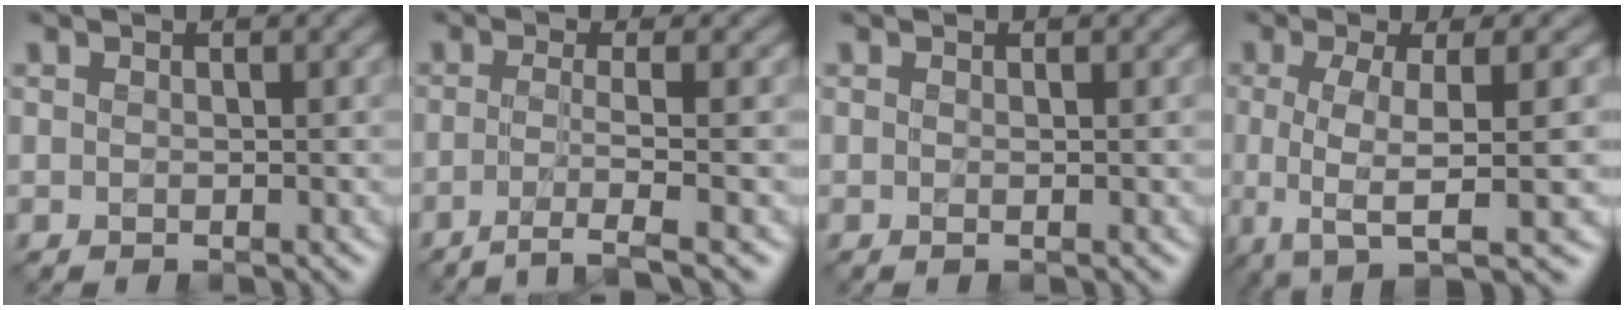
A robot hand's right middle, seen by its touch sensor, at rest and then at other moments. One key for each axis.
{"total": 3.8, "fx": -1.7, "fy": 0.7, "fz": 3.4, "tx": -0.052, "ty": -0.004, "tz": -0.045}
{"total": 0.6, "fx": 0.0, "fy": 0.2, "fz": 0.6, "tx": -0.008, "ty": -0.002, "tz": -0.002}
{"total": 7.7, "fx": -1.4, "fy": 2.0, "fz": 7.3, "tx": -0.100, "ty": -0.008, "tz": -0.032}